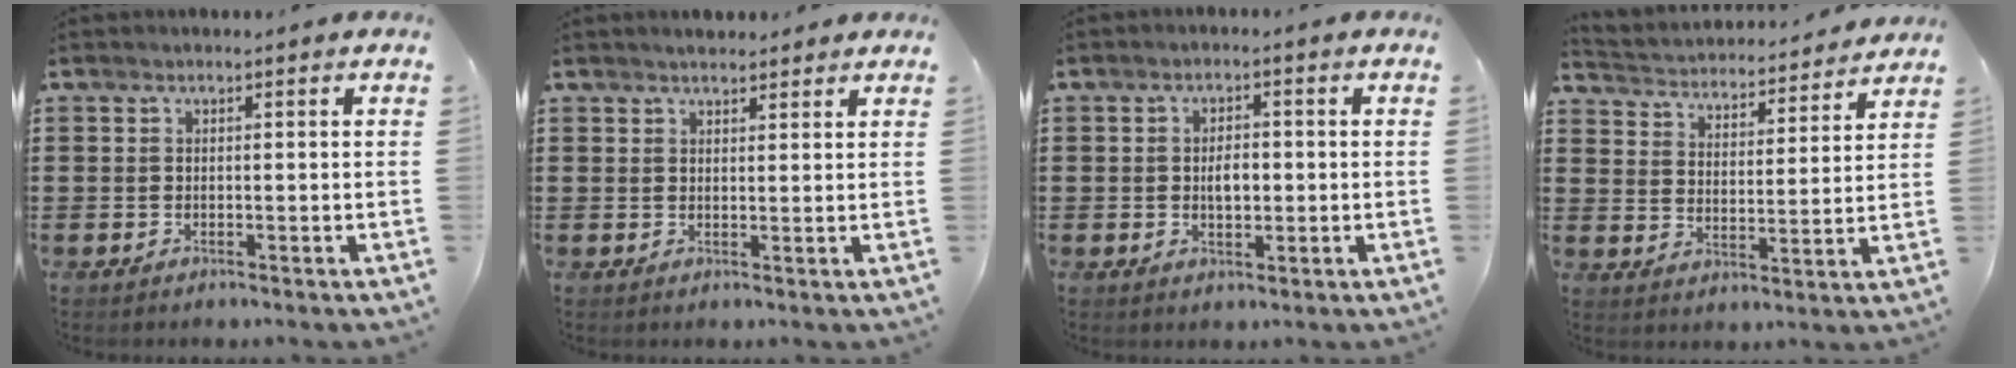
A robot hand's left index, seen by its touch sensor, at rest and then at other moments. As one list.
[{"total": 1.9, "force": [1.9, 0.4, 0.2], "torque": [-0.008, 0.004, 0.036]}, {"total": 3.0, "force": [-0.1, 1.5, 2.6], "torque": [-0.043, 0.000, -0.006]}, {"total": 3.3, "force": [3.2, 0.4, -0.1], "torque": [-0.021, -0.030, 0.048]}]